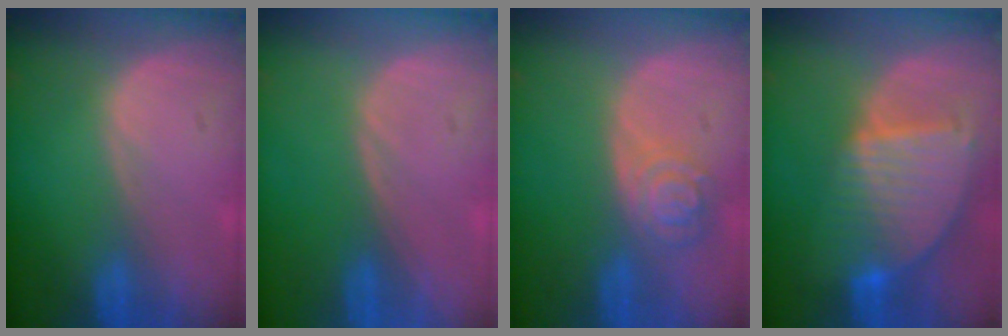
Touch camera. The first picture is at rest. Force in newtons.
{"total": 0.0}
{"total": 5.3, "press": 4.7, "slide": 2.3}
{"total": 9.3, "press": 8.0, "slide": 4.7}